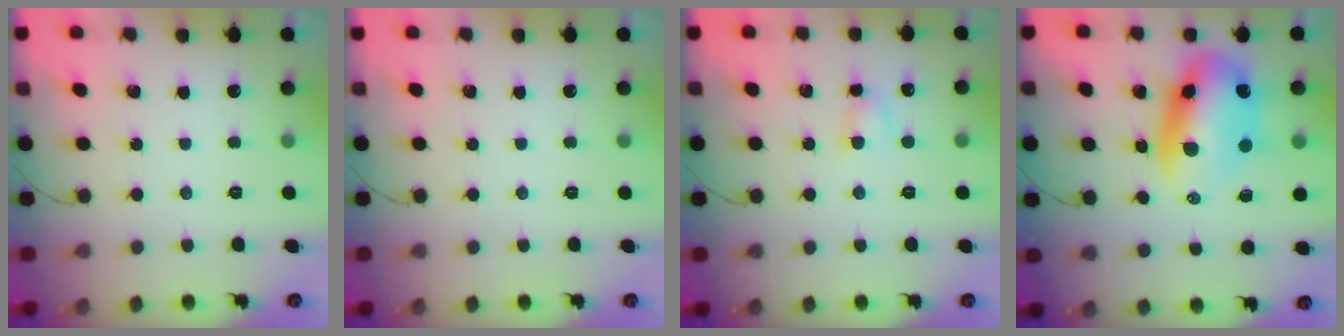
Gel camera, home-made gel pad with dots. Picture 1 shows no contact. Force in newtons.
{"total": 0.0}
{"total": 3.4, "press": 3.2, "slide": 1.1}
{"total": 12.4, "press": 11.9, "slide": 3.2}